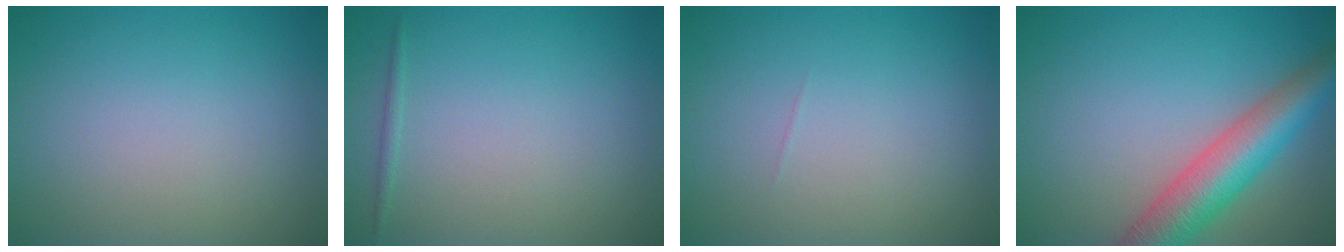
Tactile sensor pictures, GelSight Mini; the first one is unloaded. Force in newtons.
{"total": 0.6, "press": 0.6, "slide": 0.0}
{"total": 0.0}
{"total": 6.9, "press": 6.9, "slide": 0.3}